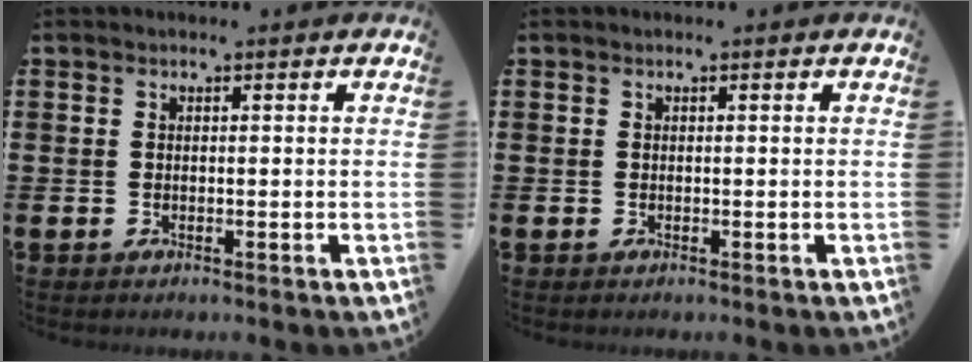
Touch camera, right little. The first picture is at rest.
{"total": 0.0}